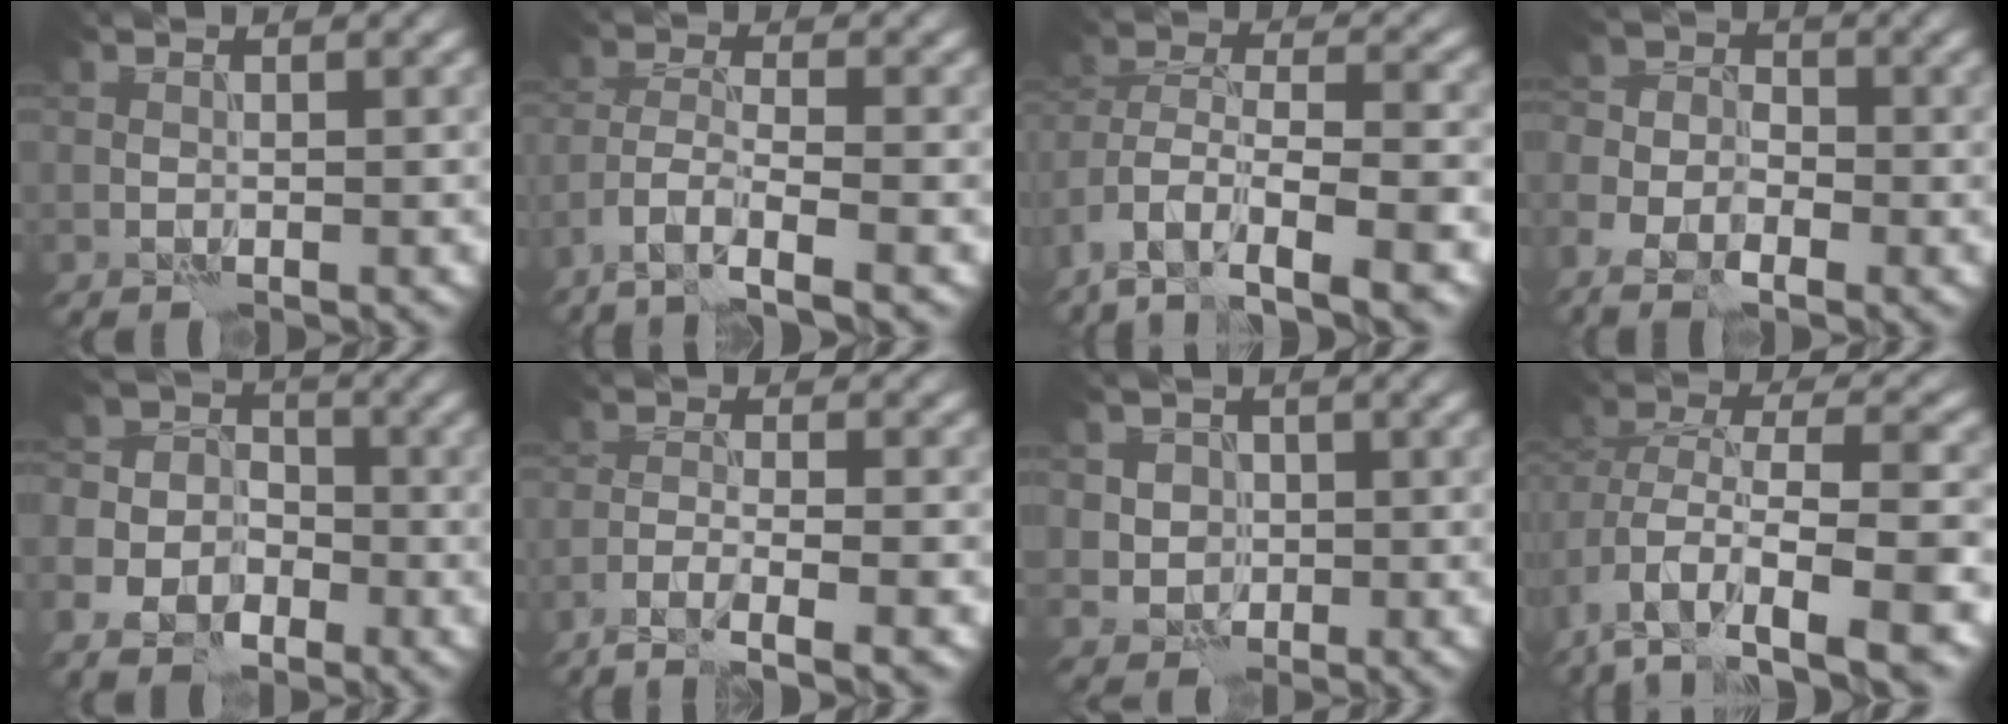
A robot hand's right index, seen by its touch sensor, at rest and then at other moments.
{"total": 4.4, "force": [-3.3, 0.7, 2.8], "torque": [-0.053, -0.003, -0.069]}
{"total": 8.8, "force": [-6.0, 3.3, 5.6], "torque": [-0.100, 0.008, -0.109]}
{"total": 6.8, "force": [-4.2, 4.1, 3.5], "torque": [-0.043, -0.019, -0.070]}
{"total": 9.5, "force": [-5.6, 7.0, 3.3], "torque": [-0.046, -0.029, -0.104]}
{"total": 4.3, "force": [-3.2, 0.5, 2.9], "torque": [-0.042, 0.001, -0.061]}
{"total": 3.2, "force": [0.5, 3.0, 1.0], "torque": [0.001, 0.007, 0.003]}
{"total": 9.5, "force": [-4.3, 4.9, 7.0], "torque": [-0.118, 0.009, -0.069]}